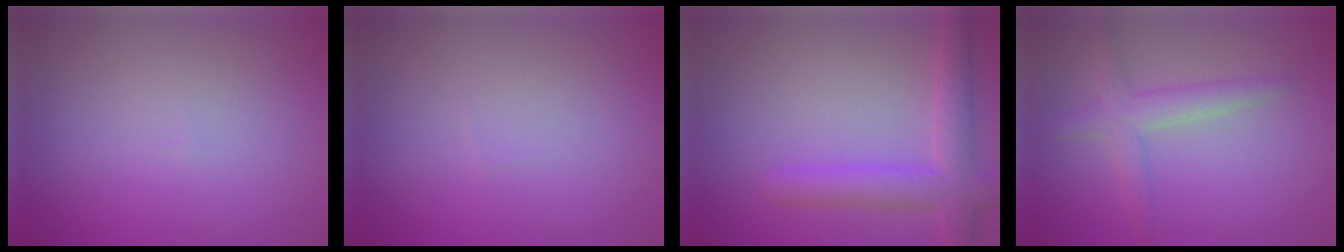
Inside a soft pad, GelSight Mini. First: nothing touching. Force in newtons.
{"total": 0.0}
{"total": 4.5, "press": 4.5, "slide": 0.4}
{"total": 3.0, "press": 3.0, "slide": 0.1}